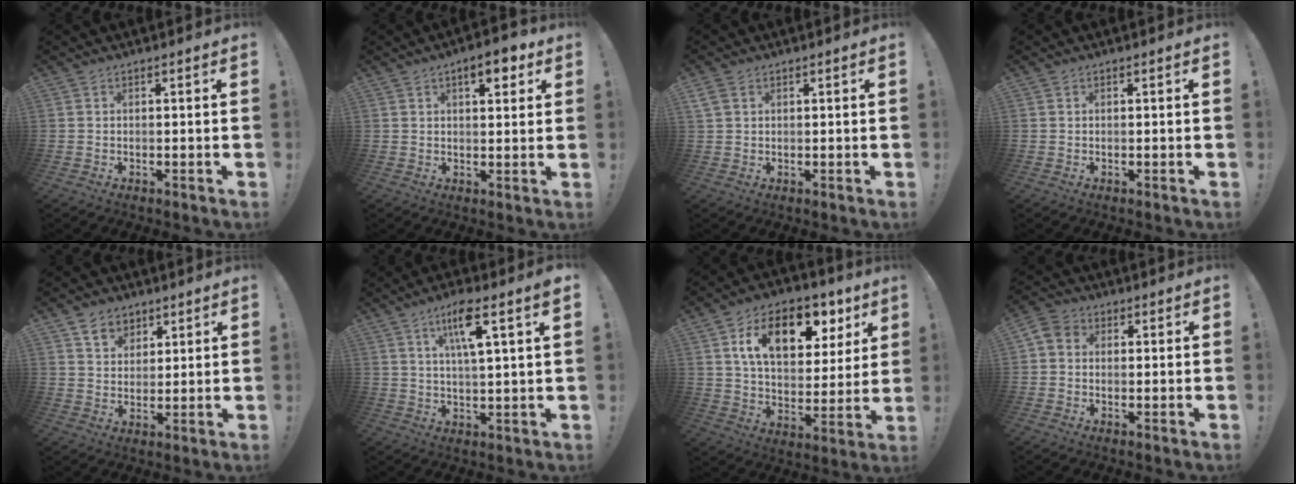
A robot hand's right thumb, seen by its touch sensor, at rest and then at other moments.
{"total": 6.7, "force": [3.5, 2.9, 5.0], "torque": [-0.056, -0.010, 0.054]}
{"total": 3.1, "force": [1.6, 2.0, 1.8], "torque": [-0.041, 0.004, 0.035]}
{"total": 0.0}
{"total": 7.6, "force": [4.7, 5.7, 1.7], "torque": [-0.023, -0.027, 0.091]}
{"total": 10.0, "force": [4.7, 1.6, 8.6], "torque": [-0.141, -0.008, 0.073]}
{"total": 17.0, "force": [8.2, 10.0, 11.1], "torque": [-0.162, -0.036, 0.139]}
{"total": 4.6, "force": [0.4, 3.9, 2.4], "torque": [-0.048, 0.007, 0.009]}